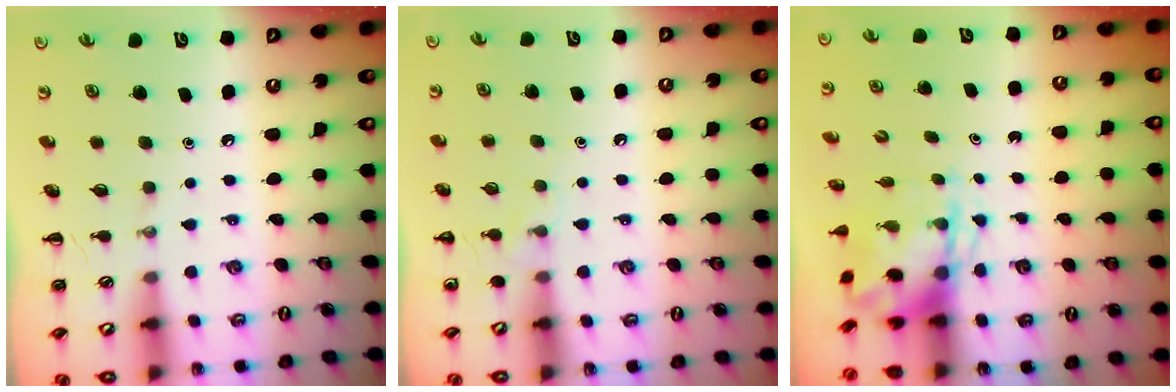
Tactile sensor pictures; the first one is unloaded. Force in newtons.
{"total": 5.3, "press": 4.9, "slide": 2.0}
{"total": 4.3, "press": 4.3, "slide": 0.6}